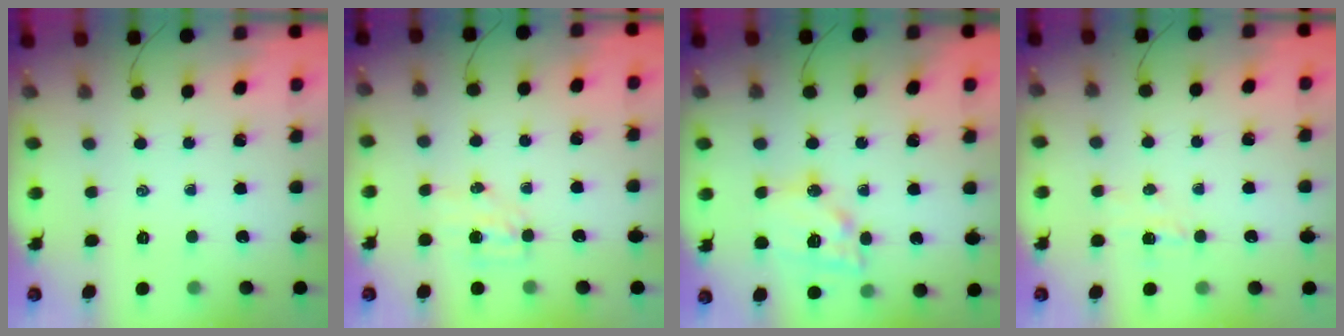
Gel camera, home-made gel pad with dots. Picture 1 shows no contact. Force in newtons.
{"total": 4.3, "press": 4.2, "slide": 0.7}
{"total": 15.0, "press": 14.8, "slide": 2.3}
{"total": 3.7, "press": 3.5, "slide": 1.1}